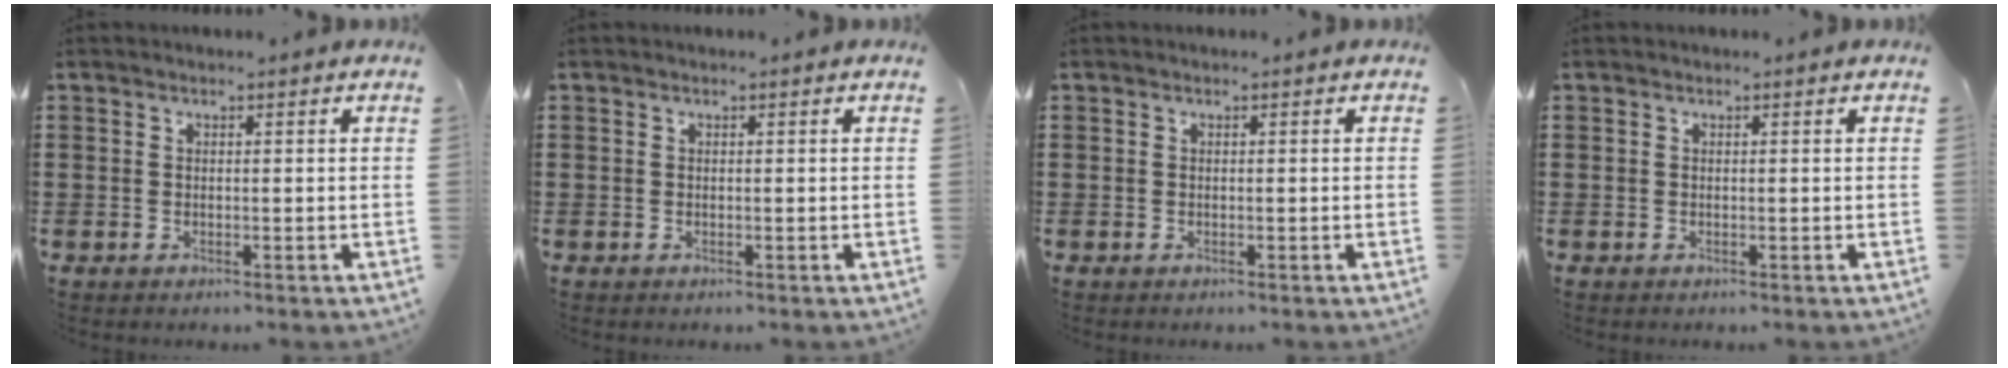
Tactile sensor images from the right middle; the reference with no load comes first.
{"total": 0.0}
{"total": 0.0}
{"total": 0.0}